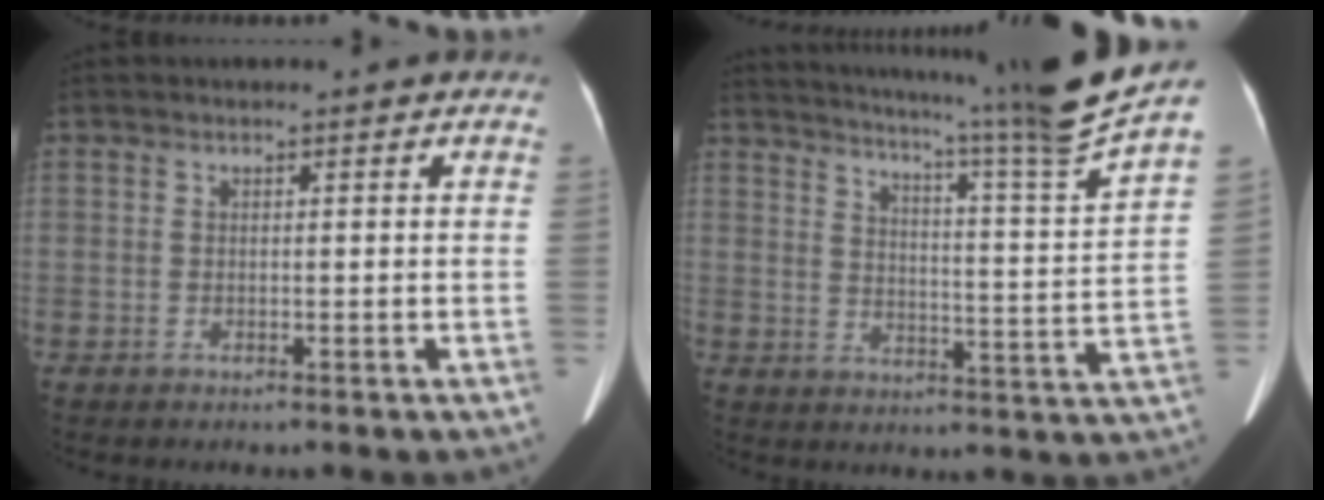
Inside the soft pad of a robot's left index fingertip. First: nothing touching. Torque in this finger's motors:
{"motor_torque": [-0.48, -1.66, 0.02, 0.03]}